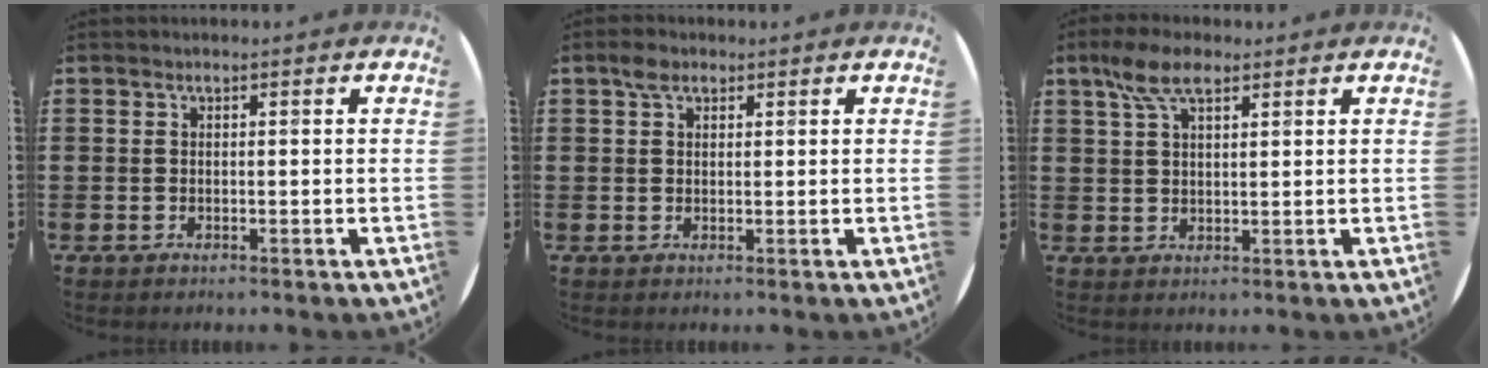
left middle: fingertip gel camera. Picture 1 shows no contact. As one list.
[{"total": 2.1, "force": [1.4, 1.2, 1.0], "torque": [-0.016, 0.003, 0.025]}, {"total": 5.7, "force": [3.4, 2.4, 3.9], "torque": [-0.087, 0.009, 0.062]}]